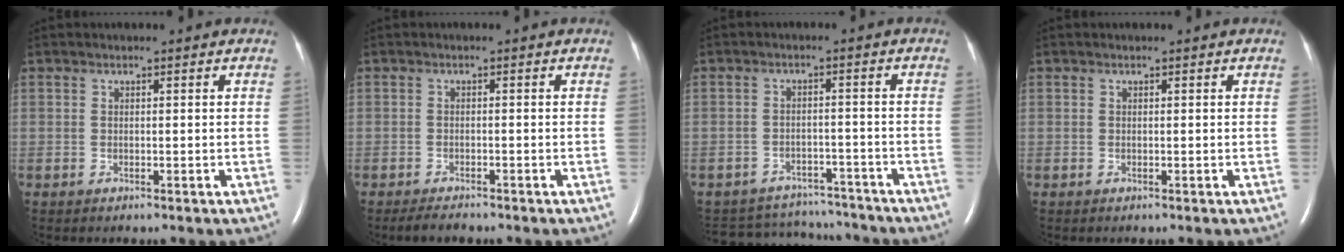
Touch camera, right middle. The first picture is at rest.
{"total": 2.3, "force": [-2.0, 0.5, 1.0], "torque": [-0.025, -0.006, -0.030]}
{"total": 11.8, "force": [-11.2, 3.4, 1.0], "torque": [-0.026, 0.015, -0.147]}
{"total": 0.0}